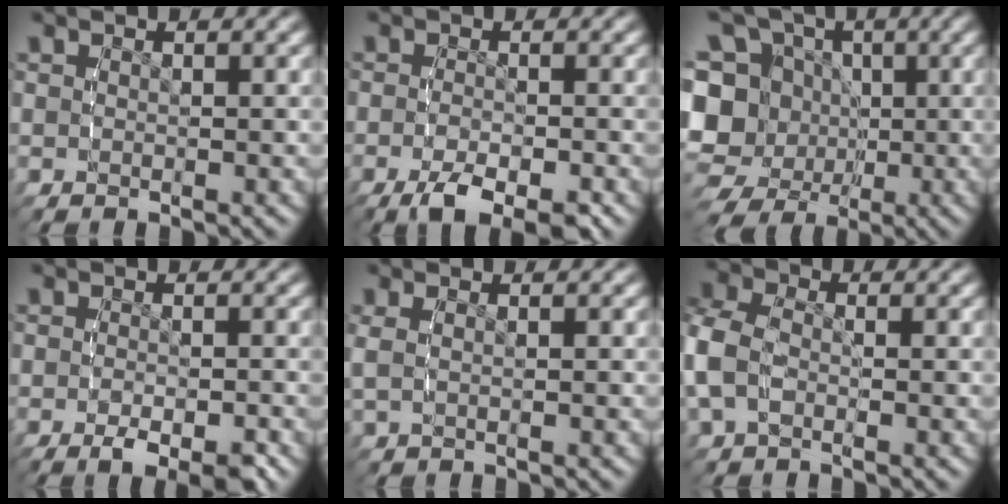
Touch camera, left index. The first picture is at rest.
{"total": 5.2, "force": [-3.0, 2.1, 3.6], "torque": [-0.071, -0.019, -0.043]}
{"total": 14.4, "force": [-1.1, 12.4, 7.1], "torque": [-0.157, -0.041, -0.018]}
{"total": 3.5, "force": [-1.9, 1.3, 2.6], "torque": [-0.051, -0.015, -0.027]}
{"total": 1.4, "force": [0.3, 0.9, 1.1], "torque": [-0.036, 0.002, 0.009]}
{"total": 5.2, "force": [-0.7, 4.3, 2.7], "torque": [-0.092, -0.007, -0.015]}